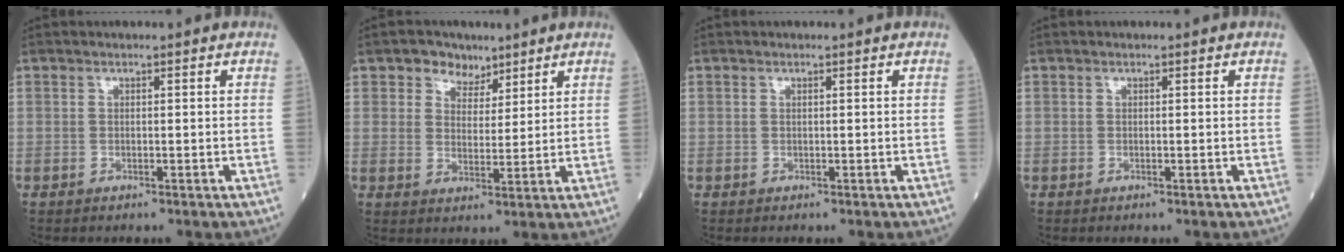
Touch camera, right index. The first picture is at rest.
{"total": 4.8, "force": [3.3, 3.3, 1.3], "torque": [-0.020, 0.005, 0.058]}
{"total": 0.0}
{"total": 0.0}